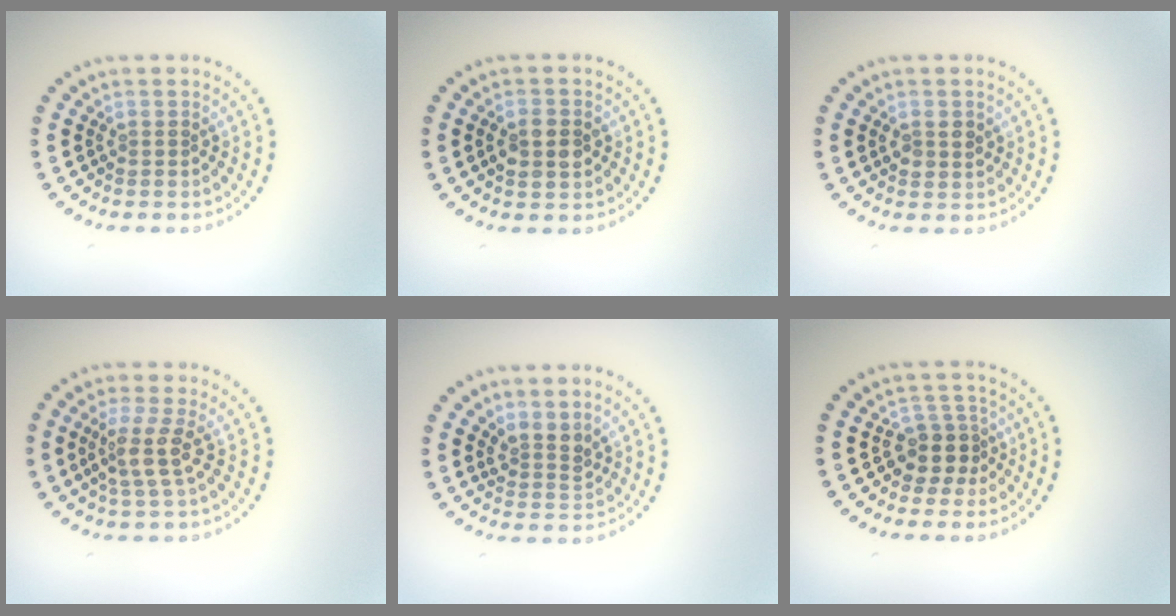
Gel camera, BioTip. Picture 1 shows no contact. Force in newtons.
{"total": 2.9, "press": 2.9, "slide": 0.2}
{"total": 1.6, "press": 1.5, "slide": 0.4}
{"total": 3.0, "press": 2.3, "slide": 1.9}
{"total": 2.3, "press": 1.8, "slide": 1.5}
{"total": 2.9, "press": 2.6, "slide": 1.4}